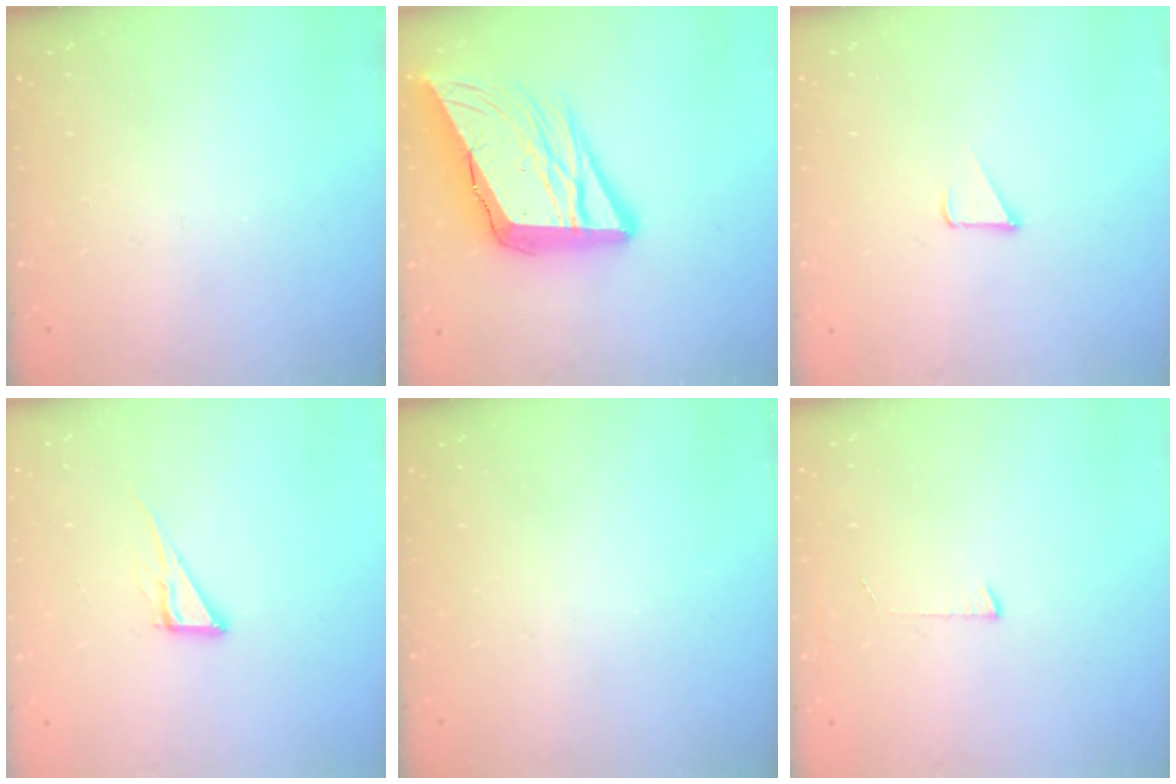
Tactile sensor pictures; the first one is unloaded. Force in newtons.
{"total": 18.2, "press": 18.0, "slide": 2.6}
{"total": 2.4, "press": 2.4, "slide": 0.2}
{"total": 6.8, "press": 6.8, "slide": 0.2}
{"total": 0.0}
{"total": 3.0, "press": 3.0, "slide": 0.3}